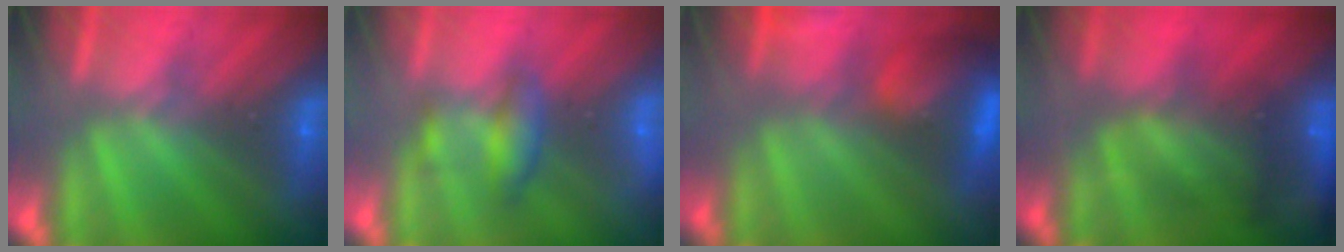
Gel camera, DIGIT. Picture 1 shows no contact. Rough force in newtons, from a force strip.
{"total": 2.0}
{"total": 7.2}
{"total": 8.6}